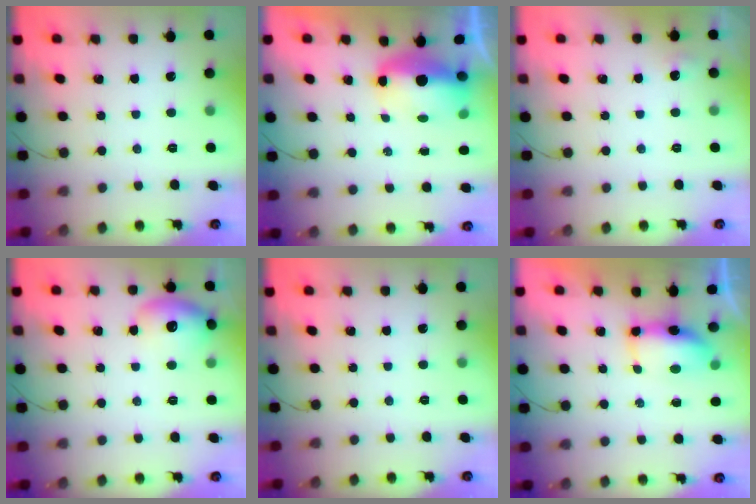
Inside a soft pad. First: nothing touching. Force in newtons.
{"total": 6.5, "press": 6.4, "slide": 0.6}
{"total": 3.7, "press": 3.4, "slide": 1.5}
{"total": 11.5, "press": 11.4, "slide": 1.3}
{"total": 0.0}
{"total": 8.1, "press": 7.3, "slide": 3.6}